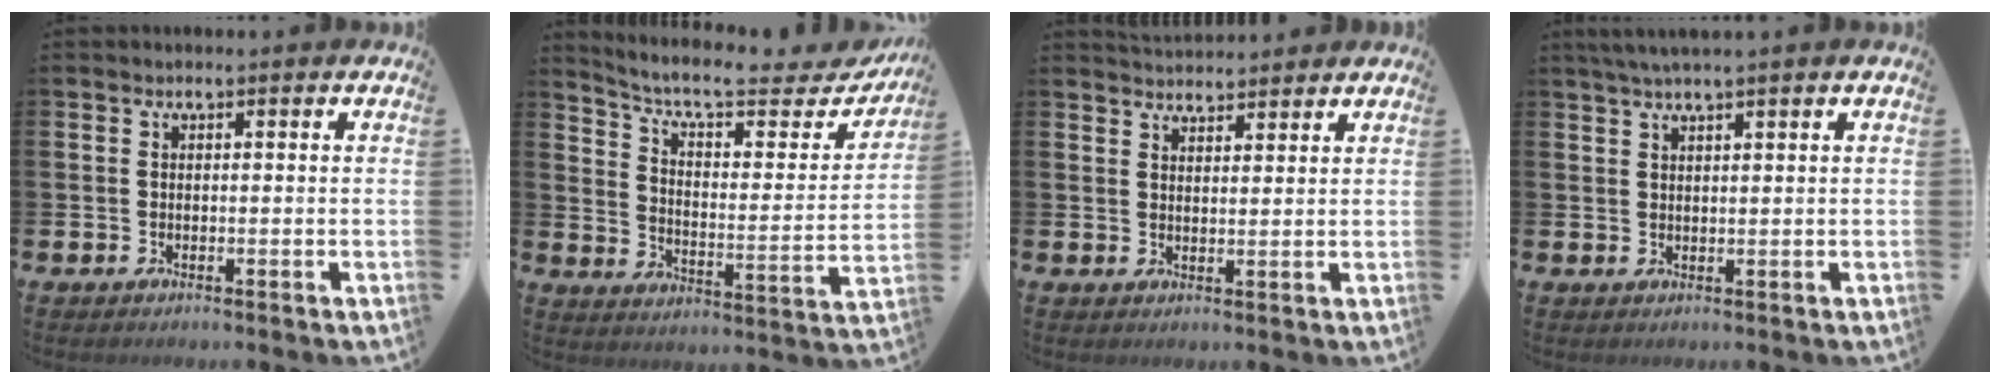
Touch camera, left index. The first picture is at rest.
{"total": 8.3, "force": [7.2, 2.1, 3.4], "torque": [-0.091, -0.054, 0.118]}
{"total": 3.2, "force": [3.2, 0.5, 0.0], "torque": [-0.008, -0.015, 0.059]}
{"total": 2.4, "force": [2.0, -0.3, 1.3], "torque": [-0.036, 0.004, 0.039]}